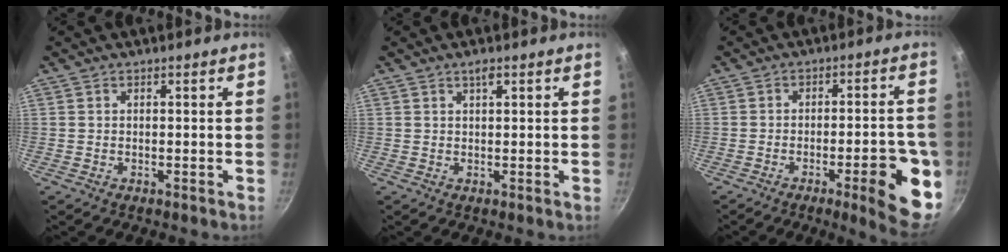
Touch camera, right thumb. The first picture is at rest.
{"total": 1.6, "force": [0.9, 0.4, 1.3], "torque": [-0.018, -0.004, 0.013]}
{"total": 13.6, "force": [-4.8, 4.0, 12.1], "torque": [-0.119, 0.020, -0.061]}